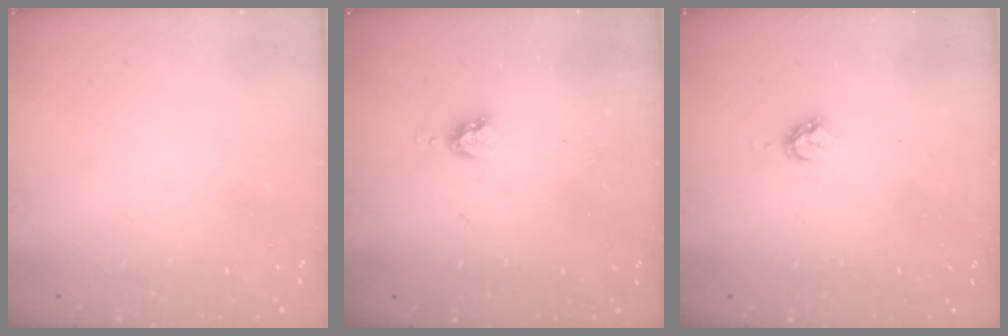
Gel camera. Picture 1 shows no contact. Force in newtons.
{"total": 3.7, "press": 3.7, "slide": 0.2}
{"total": 4.2, "press": 4.2, "slide": 0.0}